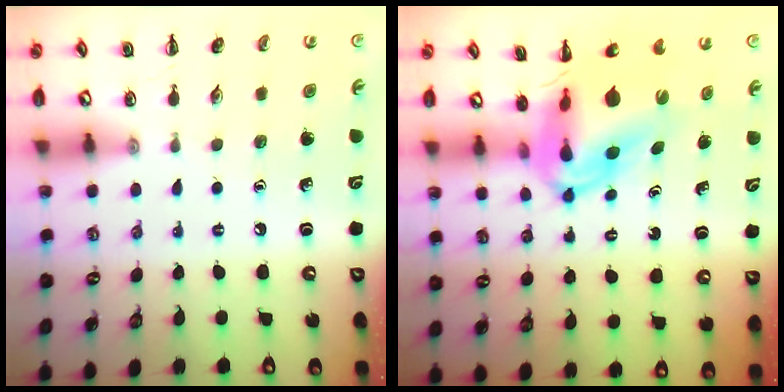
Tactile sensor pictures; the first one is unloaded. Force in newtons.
{"total": 8.1, "press": 7.7, "slide": 2.6}